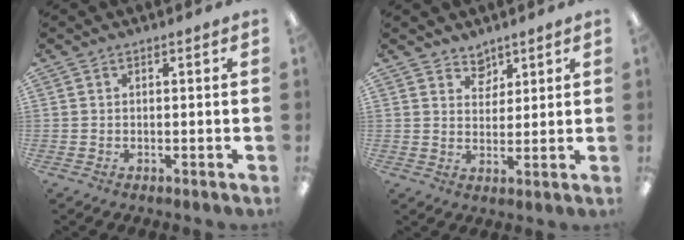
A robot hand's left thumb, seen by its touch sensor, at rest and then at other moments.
{"total": 4.4, "force": [3.6, 2.5, 0.1], "torque": [0.003, -0.019, 0.065]}